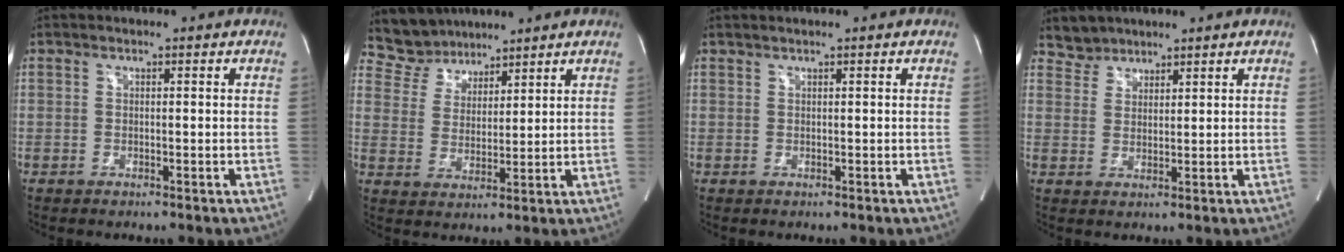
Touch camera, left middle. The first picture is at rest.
{"total": 6.7, "force": [6.1, 2.8, -0.3], "torque": [-0.004, 0.011, 0.126]}
{"total": 0.9, "force": [0.8, -0.2, 0.4], "torque": [-0.011, 0.007, 0.020]}
{"total": 3.1, "force": [2.7, 1.3, -0.5], "torque": [0.012, 0.007, 0.049]}